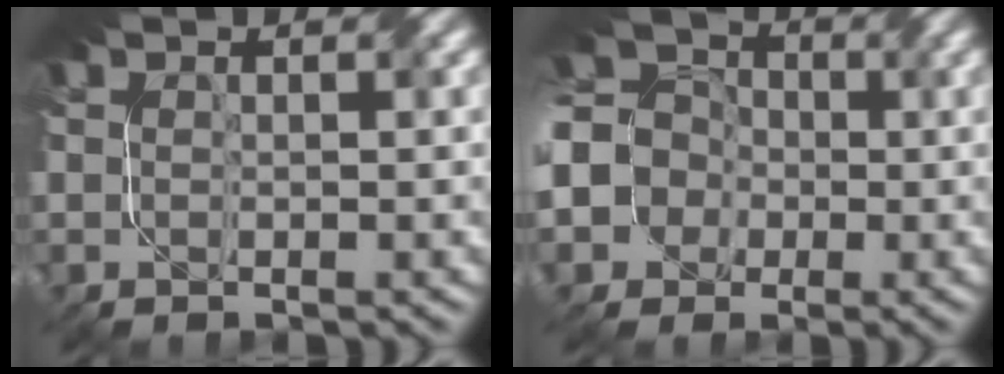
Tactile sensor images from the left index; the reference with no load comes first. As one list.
[{"total": 8.9, "force": [-1.9, 8.1, 3.3], "torque": [-0.093, 0.000, -0.059]}]